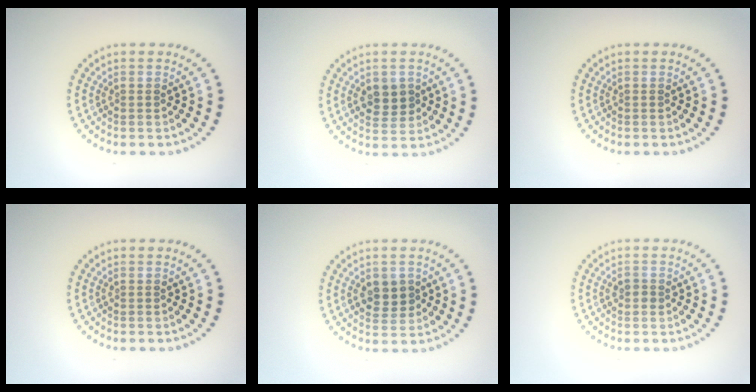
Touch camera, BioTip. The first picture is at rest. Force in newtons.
{"total": 2.8, "press": 2.8, "slide": 0.4}
{"total": 0.0}
{"total": 0.0}
{"total": 2.8, "press": 2.8, "slide": 0.4}
{"total": 1.0, "press": 1.0, "slide": 0.2}